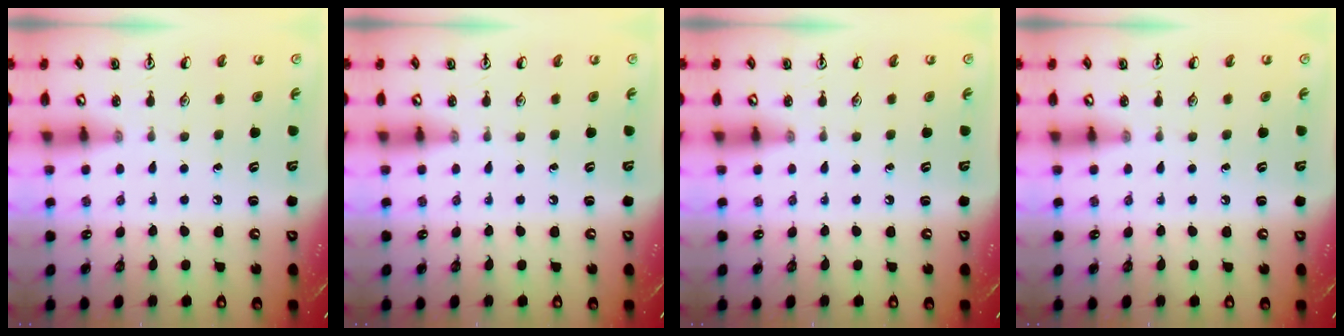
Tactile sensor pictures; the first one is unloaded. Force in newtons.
{"total": 0.0}
{"total": 0.0}
{"total": 0.0}